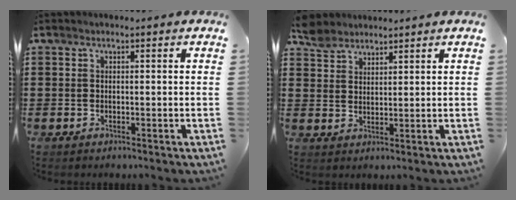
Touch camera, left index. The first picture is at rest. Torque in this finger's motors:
{"motor_torque": [0.38, 0.34, -0.07, 0.00]}